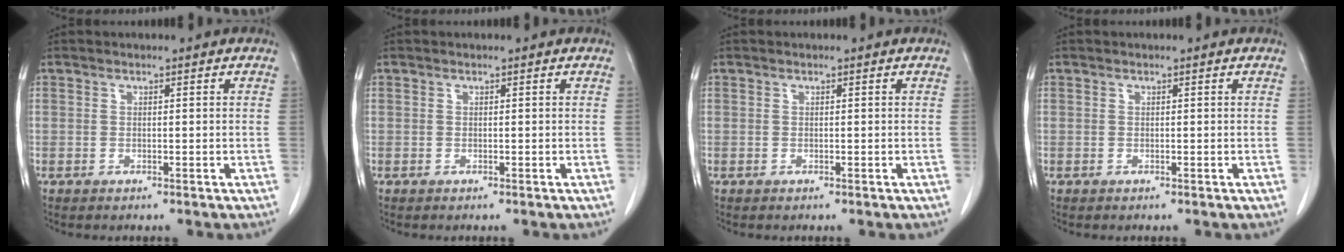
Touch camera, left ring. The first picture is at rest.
{"total": 0.0}
{"total": 0.0}
{"total": 0.0}